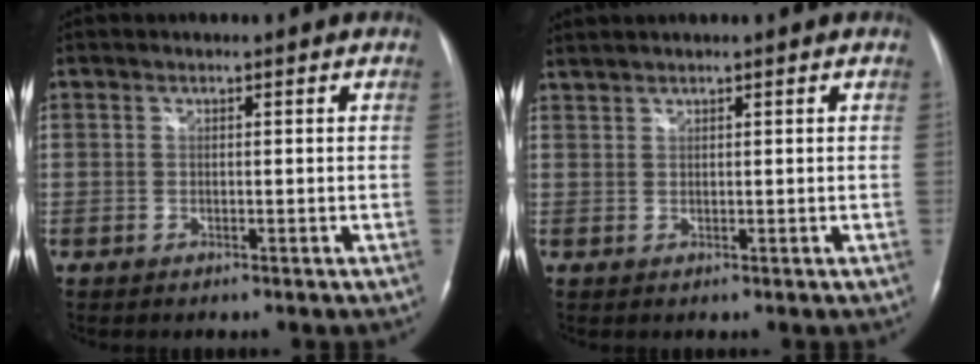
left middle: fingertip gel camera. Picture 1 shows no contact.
{"total": 1.9, "force": [1.8, -0.2, 0.7], "torque": [-0.019, 0.017, 0.041]}